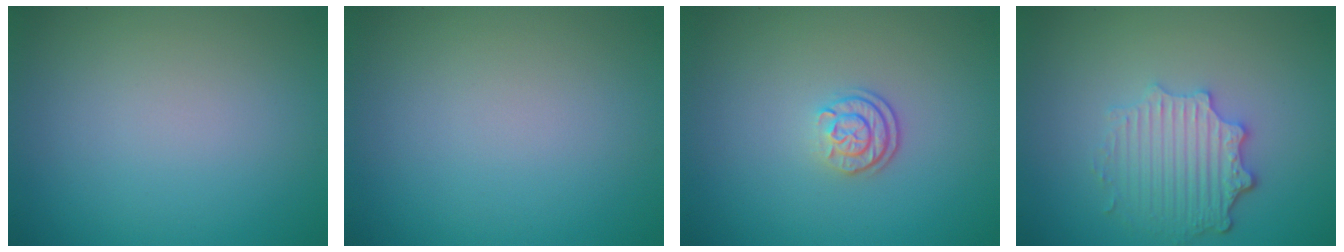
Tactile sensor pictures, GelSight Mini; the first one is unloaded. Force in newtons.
{"total": 0.0}
{"total": 2.1, "press": 1.8, "slide": 1.2}
{"total": 4.1, "press": 3.3, "slide": 2.4}